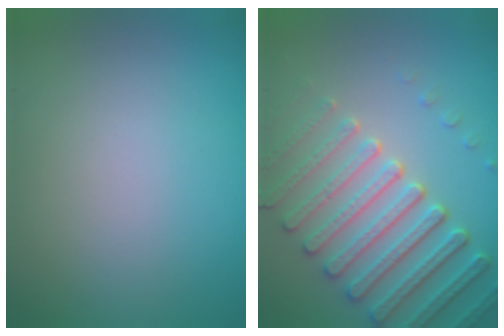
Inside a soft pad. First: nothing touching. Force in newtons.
{"total": 5.9, "press": 5.3, "slide": 2.6}